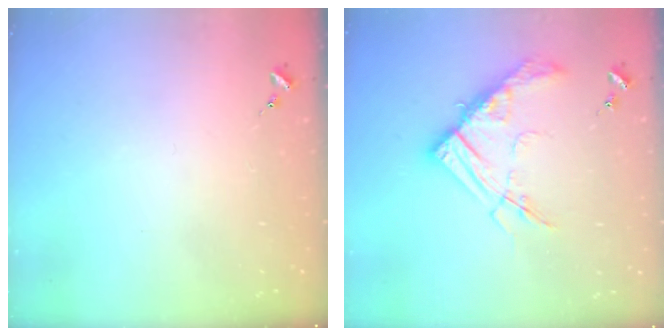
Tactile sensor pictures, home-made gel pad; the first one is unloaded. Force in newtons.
{"total": 15.4, "press": 15.3, "slide": 1.8}